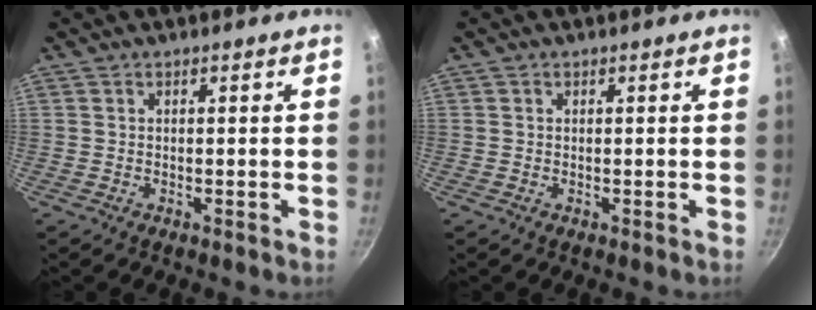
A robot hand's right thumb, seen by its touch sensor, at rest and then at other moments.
{"total": 0.0}